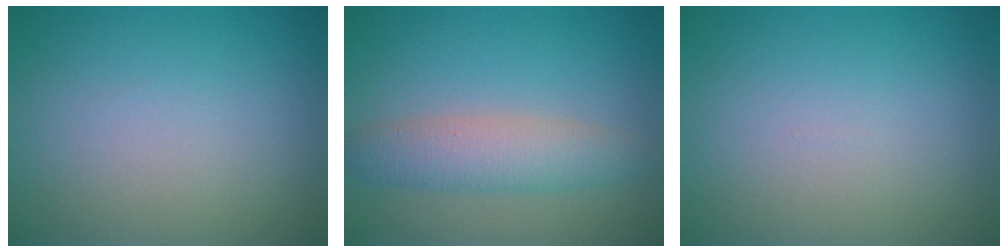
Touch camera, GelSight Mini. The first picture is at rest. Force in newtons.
{"total": 3.8, "press": 3.8, "slide": 0.1}
{"total": 0.0}